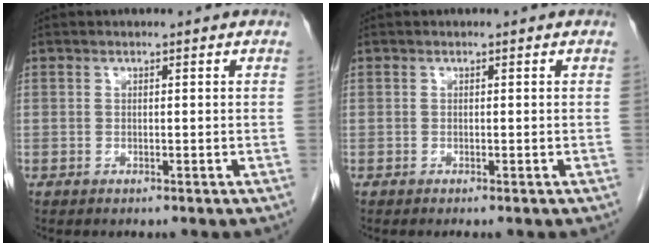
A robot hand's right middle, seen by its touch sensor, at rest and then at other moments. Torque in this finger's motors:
{"motor_torque": [0.34, -0.21, 0.01, 0.00]}